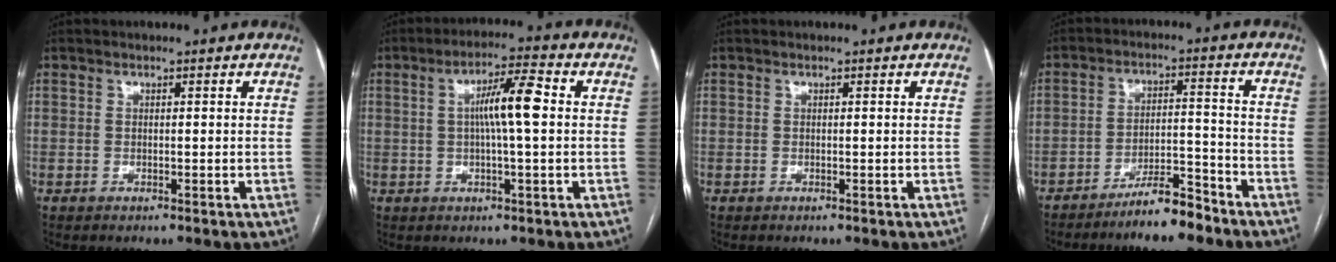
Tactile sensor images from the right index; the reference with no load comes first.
{"total": 7.4, "force": [0.7, 0.5, 7.4], "torque": [-0.131, 0.013, 0.008]}
{"total": 0.0}
{"total": 7.3, "force": [-6.1, 1.0, 3.9], "torque": [-0.063, 0.001, -0.107]}